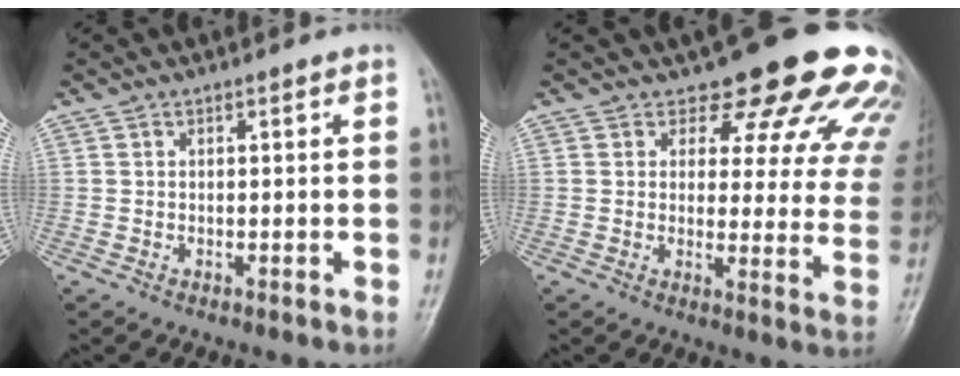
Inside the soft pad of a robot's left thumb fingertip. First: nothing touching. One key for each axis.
{"total": 18.3, "fx": 15.1, "fy": 7.3, "fz": 7.3, "tx": -0.040, "ty": -0.096, "tz": 0.156}